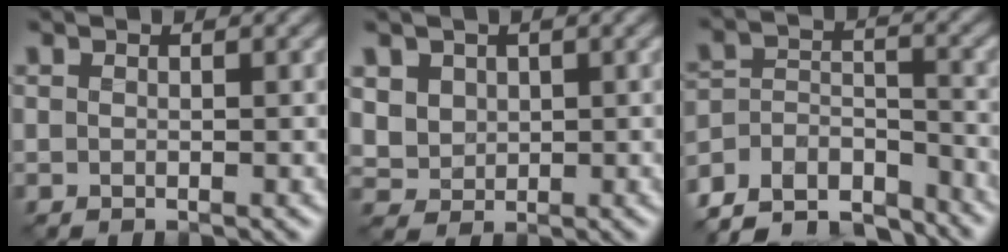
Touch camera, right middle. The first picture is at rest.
{"total": 3.7, "force": [1.6, 3.0, 1.4], "torque": [-0.052, 0.005, 0.039]}
{"total": 9.6, "force": [-8.5, 3.6, 2.5], "torque": [-0.039, 0.016, -0.138]}